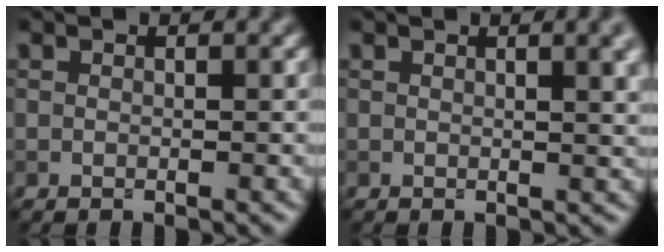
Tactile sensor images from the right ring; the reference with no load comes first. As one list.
[{"total": 5.2, "force": [2.0, 2.1, 4.3], "torque": [-0.028, 0.015, 0.017]}]